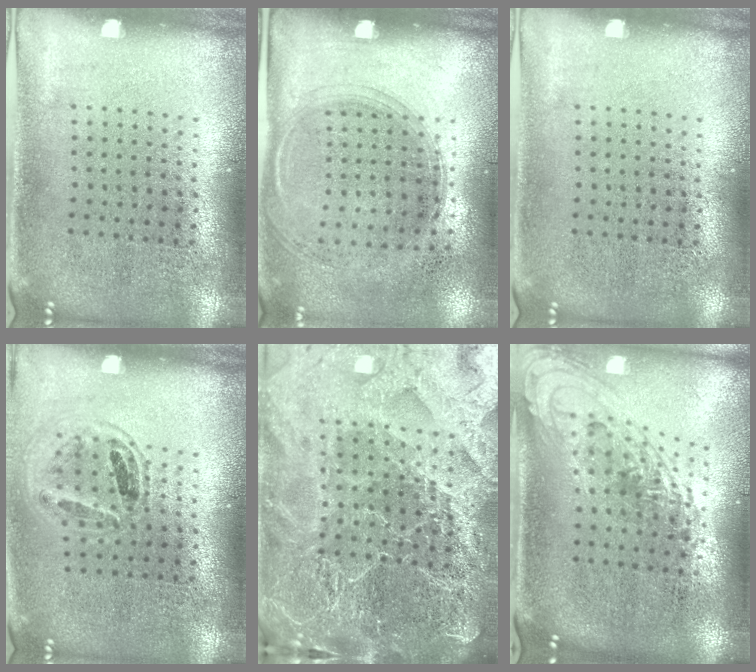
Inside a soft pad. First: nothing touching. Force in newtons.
{"total": 1.4, "press": 1.2, "slide": 0.6}
{"total": 0.0}
{"total": 0.9, "press": 0.9, "slide": 0.1}
{"total": 5.0, "press": 4.5, "slide": 2.3}
{"total": 1.5, "press": 1.2, "slide": 1.0}